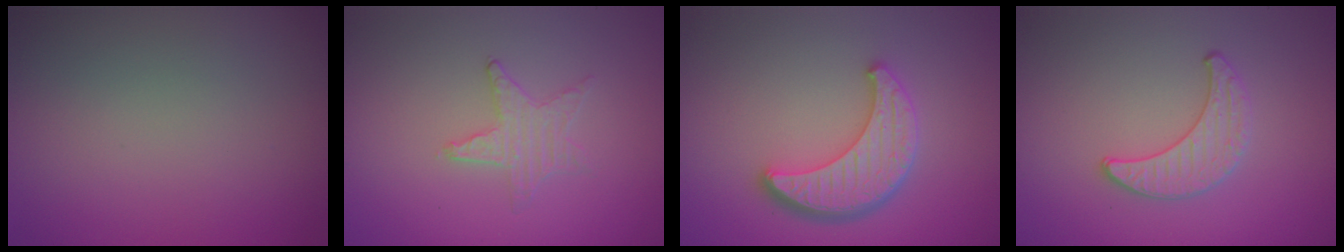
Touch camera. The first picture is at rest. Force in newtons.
{"total": 0.9, "press": 0.9, "slide": 0.2}
{"total": 4.6, "press": 3.8, "slide": 2.5}
{"total": 1.5, "press": 1.5, "slide": 0.1}